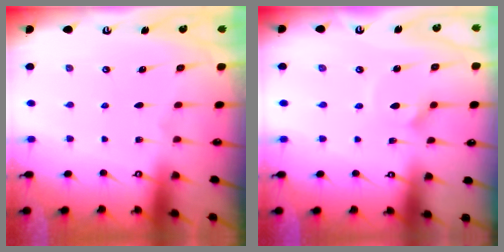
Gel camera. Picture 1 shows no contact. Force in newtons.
{"total": 2.7, "press": 2.7, "slide": 0.4}